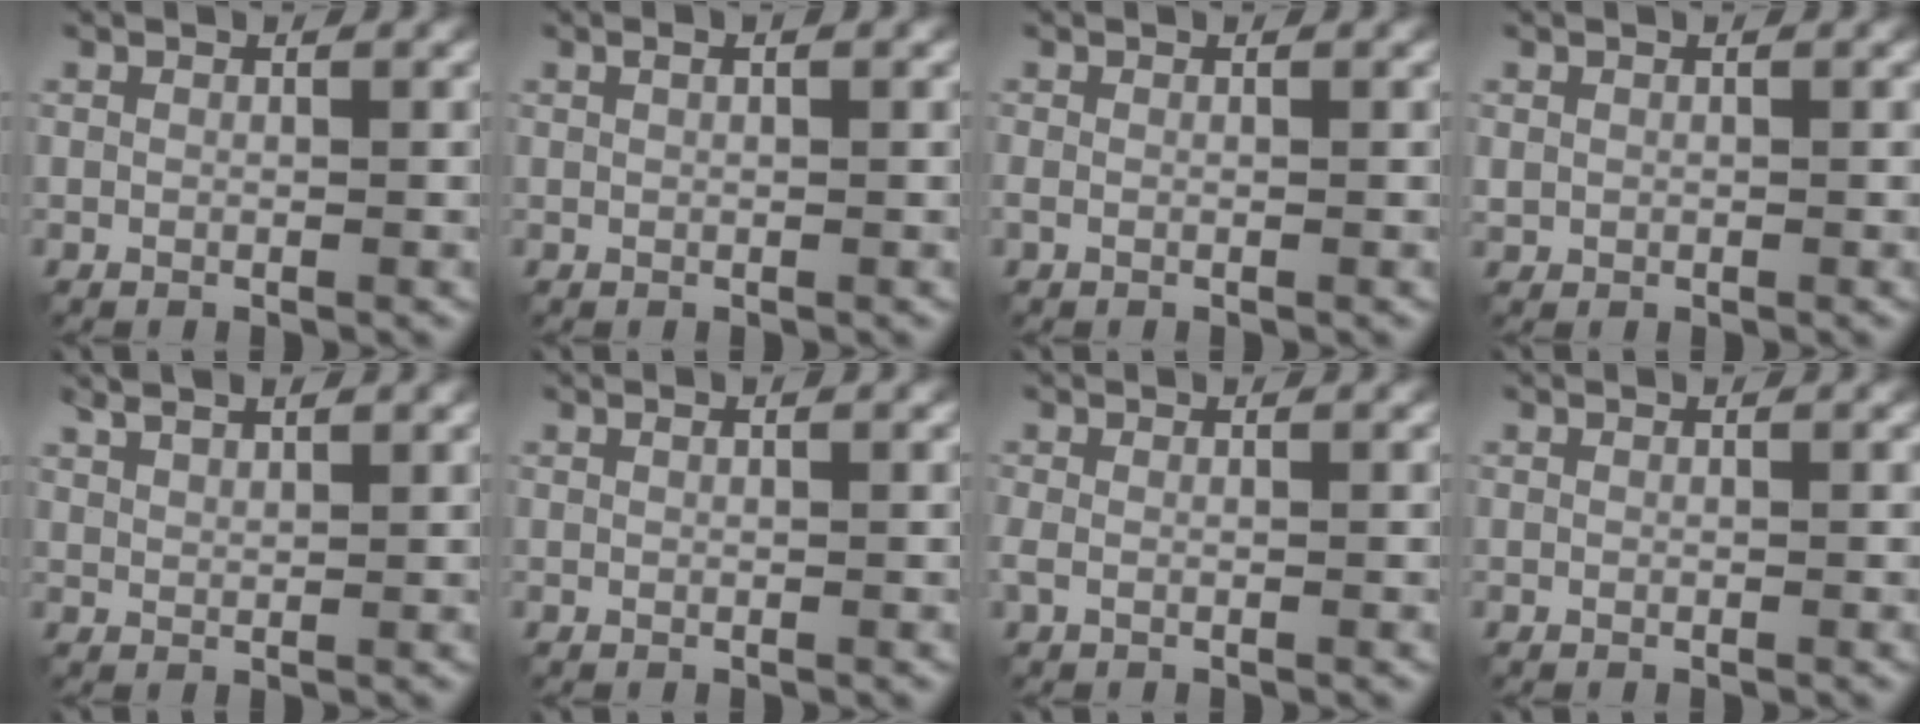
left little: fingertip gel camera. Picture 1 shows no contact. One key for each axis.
{"total": 0.9, "fx": 0.4, "fy": 0.2, "fz": 0.7, "tx": -0.015, "ty": 0.003, "tz": 0.007}
{"total": 0.5, "fx": -0.2, "fy": 0.3, "fz": 0.4, "tx": -0.014, "ty": -0.003, "tz": -0.004}
{"total": 0.6, "fx": 0.2, "fy": 0.6, "fz": 0.1, "tx": 0.000, "ty": -0.003, "tz": 0.007}
{"total": 3.7, "fx": 2.6, "fy": 1.1, "fz": 2.4, "tx": -0.033, "ty": 0.011, "tz": 0.033}
{"total": 0.6, "fx": 0.3, "fy": 0.1, "fz": 0.5, "tx": -0.010, "ty": 0.003, "tz": 0.004}
{"total": 0.9, "fx": -0.3, "fy": 0.4, "fz": 0.7, "tx": -0.023, "ty": -0.003, "tz": -0.006}
{"total": 0.0}